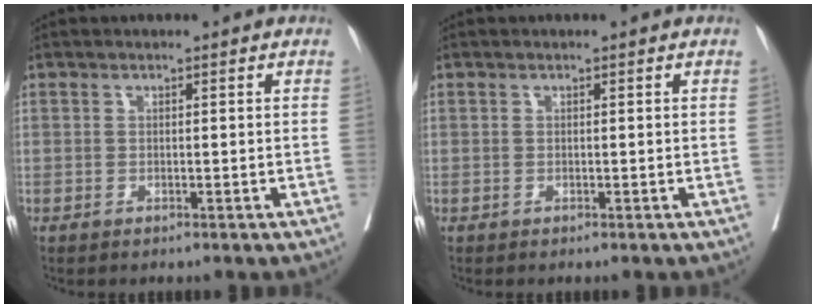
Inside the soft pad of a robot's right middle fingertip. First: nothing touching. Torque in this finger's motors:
{"motor_torque": [0.00, 0.00, -0.01, 0.00]}